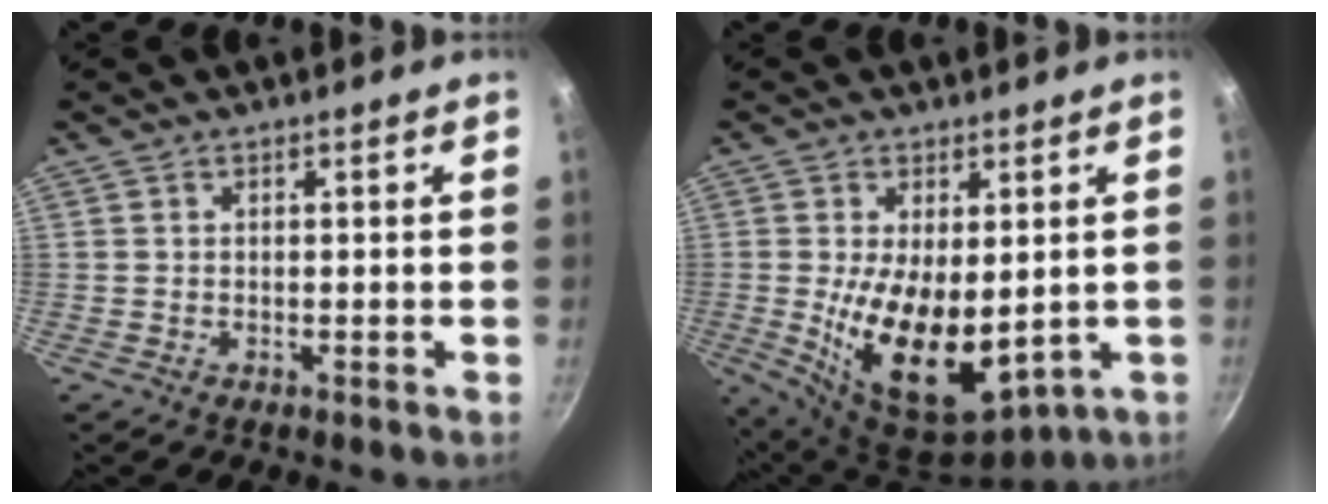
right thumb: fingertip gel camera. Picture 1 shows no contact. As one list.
[{"total": 14.6, "force": [-0.5, 7.9, 12.3], "torque": [-0.203, -0.031, 0.014]}]